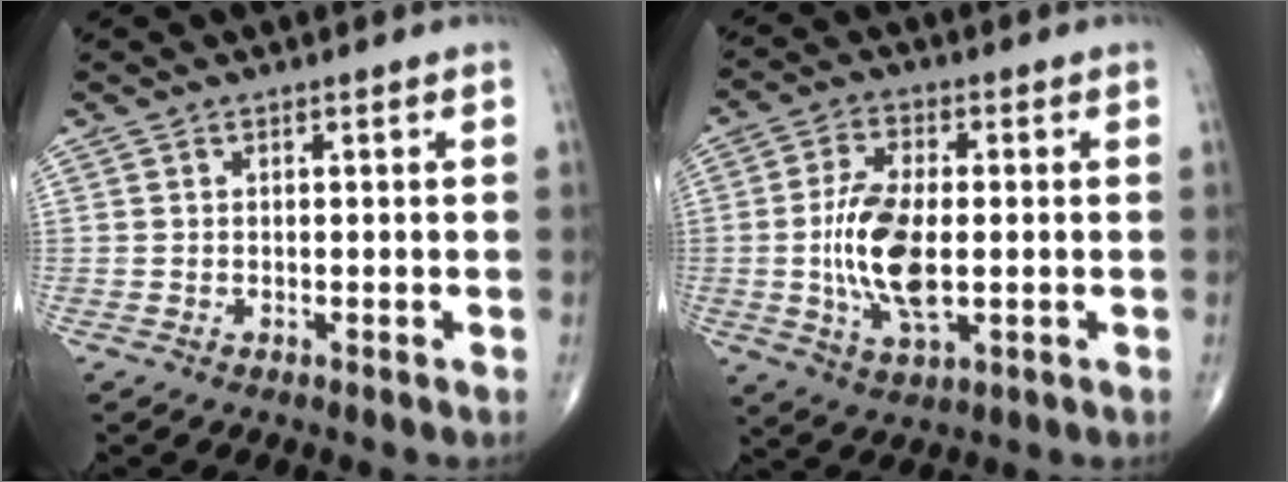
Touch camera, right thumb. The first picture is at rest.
{"total": 12.2, "force": [-1.0, 5.6, 10.8], "torque": [-0.213, -0.004, -0.018]}